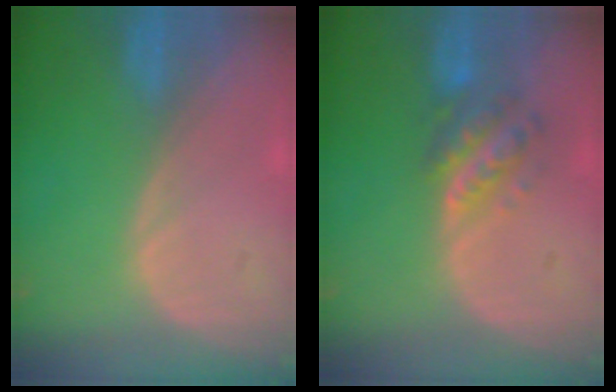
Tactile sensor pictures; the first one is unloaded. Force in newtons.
{"total": 5.8, "press": 5.4, "slide": 2.0}